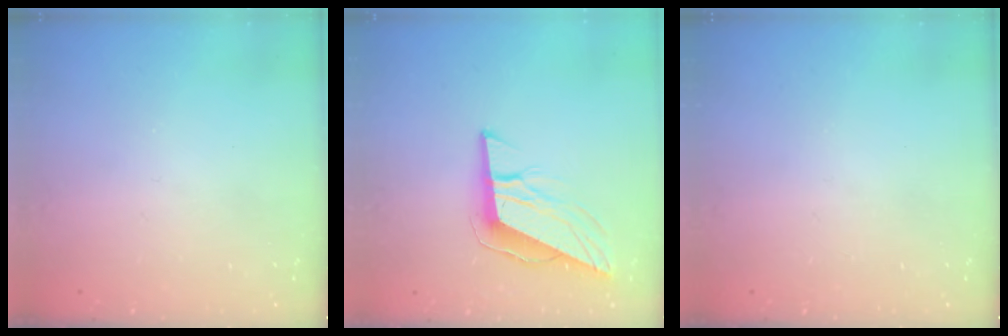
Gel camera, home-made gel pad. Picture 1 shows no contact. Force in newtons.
{"total": 10.3, "press": 10.2, "slide": 1.9}
{"total": 0.0}